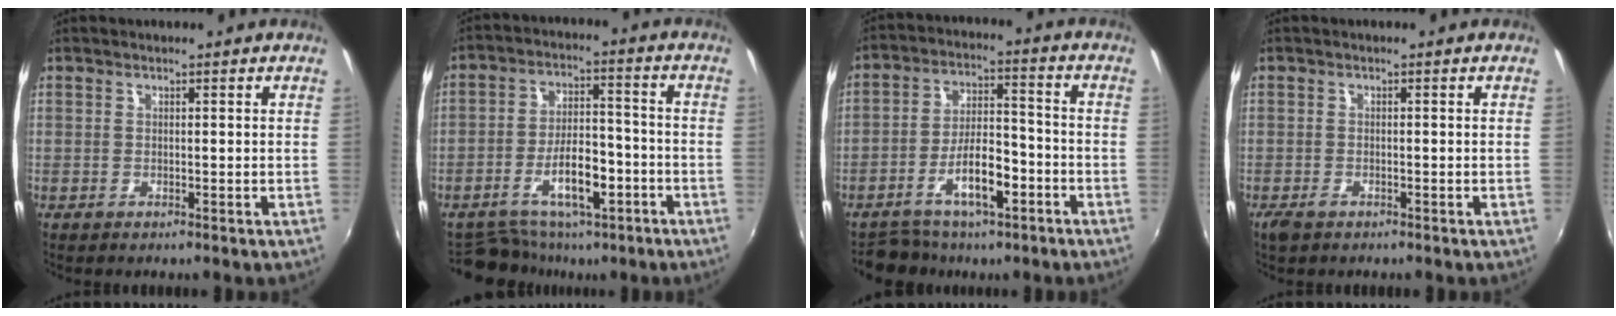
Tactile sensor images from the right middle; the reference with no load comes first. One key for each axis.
{"total": 11.4, "fx": -7.1, "fy": 5.7, "fz": 6.8, "tx": -0.127, "ty": 0.018, "tz": -0.107}
{"total": 10.8, "fx": -6.2, "fy": 5.2, "fz": 7.1, "tx": -0.133, "ty": 0.019, "tz": -0.096}
{"total": 2.3, "fx": -1.6, "fy": 1.2, "fz": 1.1, "tx": -0.026, "ty": -0.007, "tz": -0.030}